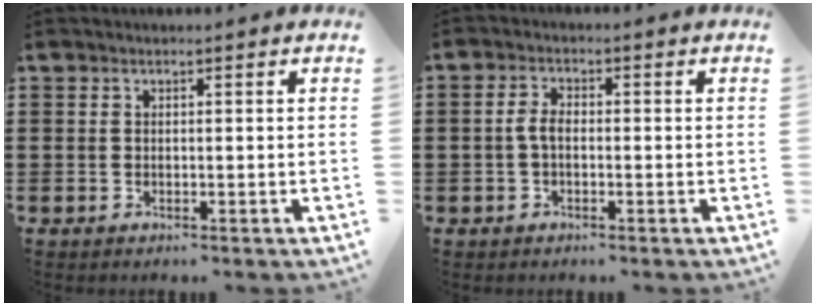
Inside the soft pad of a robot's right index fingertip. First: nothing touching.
{"total": 2.8, "force": [-0.6, 1.4, 2.3], "torque": [-0.060, -0.002, -0.016]}